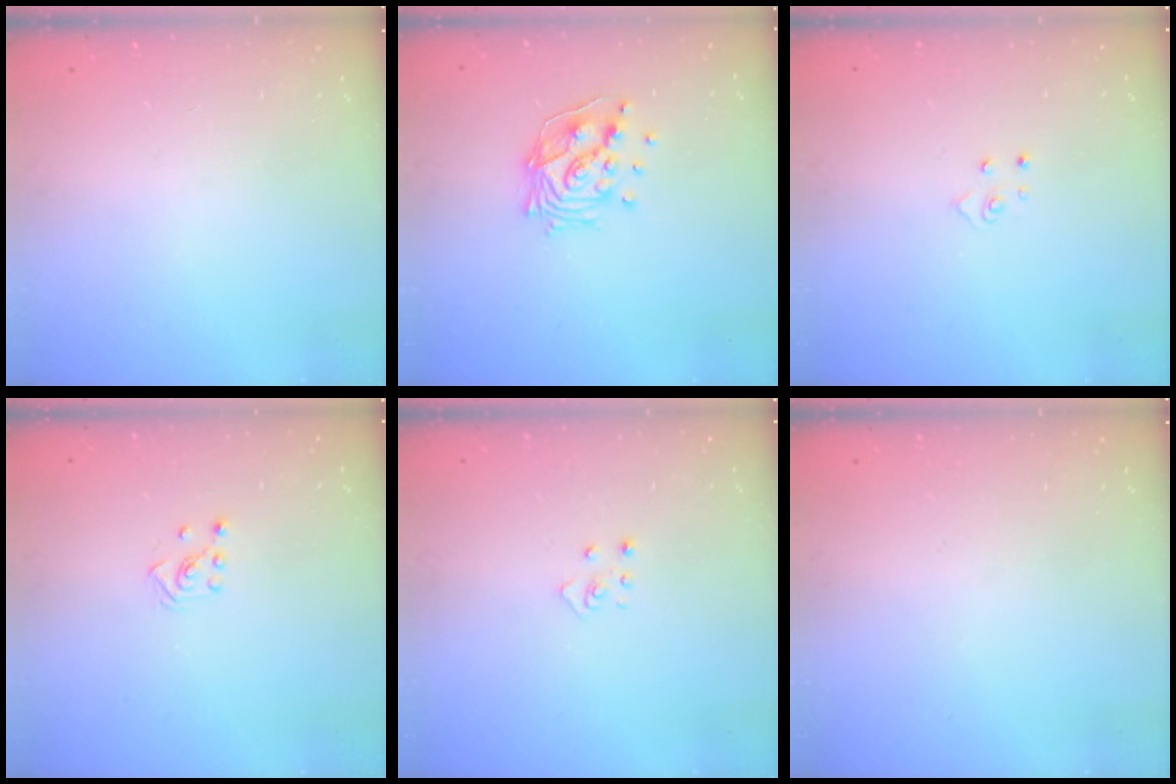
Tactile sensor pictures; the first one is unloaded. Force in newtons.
{"total": 13.4, "press": 13.4, "slide": 1.6}
{"total": 4.3, "press": 4.3, "slide": 0.4}
{"total": 2.6, "press": 2.5, "slide": 0.6}
{"total": 3.3, "press": 3.3, "slide": 0.3}
{"total": 0.0}